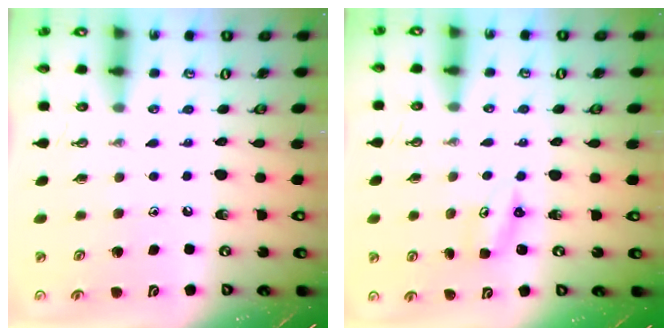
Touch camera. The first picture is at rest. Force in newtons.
{"total": 2.8, "press": 2.8, "slide": 0.3}